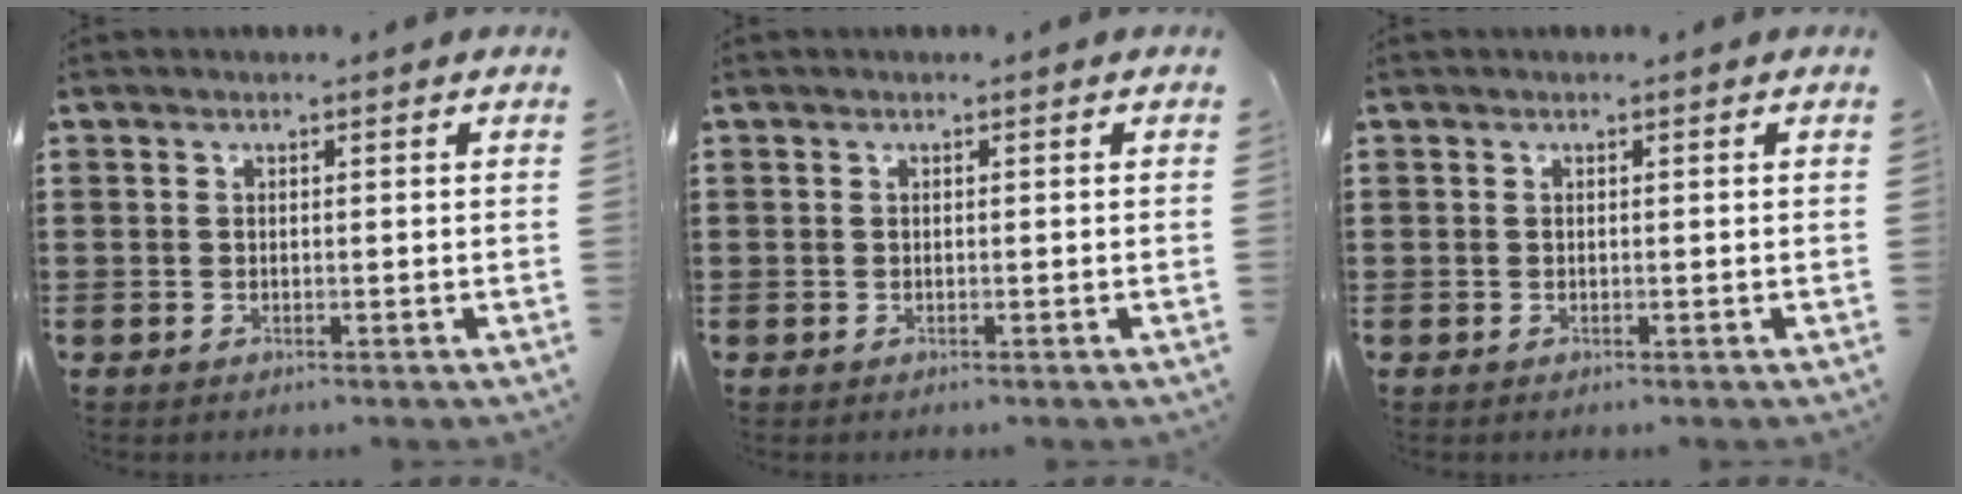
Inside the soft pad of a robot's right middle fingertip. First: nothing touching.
{"total": 0.0}
{"total": 0.0}